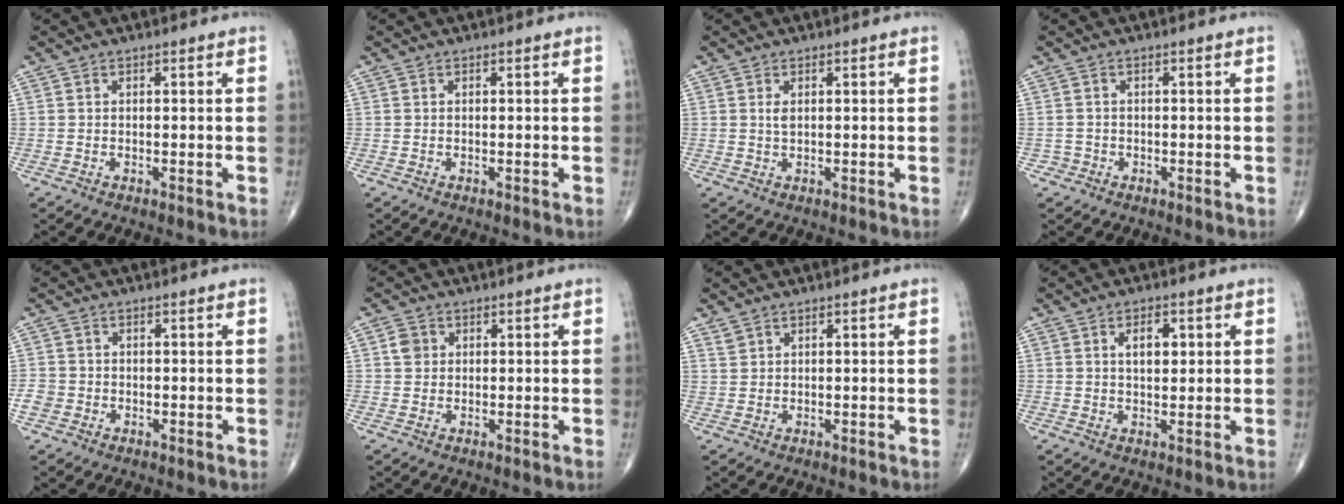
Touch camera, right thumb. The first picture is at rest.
{"total": 0.0}
{"total": 1.2, "force": [0.4, 0.5, 1.0], "torque": [-0.020, 0.000, 0.010]}
{"total": 1.3, "force": [-0.6, 1.1, -0.3], "torque": [0.015, 0.008, -0.017]}
{"total": 2.7, "force": [-0.8, 2.4, 0.8], "torque": [-0.006, 0.006, -0.018]}
{"total": 2.7, "force": [0.7, 2.4, 1.1], "torque": [-0.010, 0.001, 0.011]}
{"total": 1.4, "force": [1.2, 0.7, 0.4], "torque": [0.000, -0.004, 0.025]}
{"total": 4.5, "force": [1.3, 2.4, 3.6], "torque": [-0.048, -0.004, 0.020]}